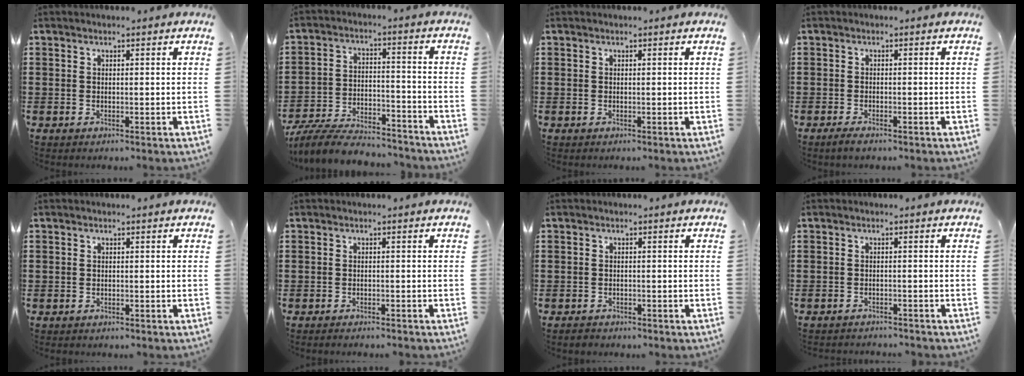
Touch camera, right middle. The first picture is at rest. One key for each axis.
{"total": 8.2, "fx": -7.8, "fy": 1.2, "fz": 2.3, "tx": -0.043, "ty": 0.017, "tz": -0.148}
{"total": 0.0}
{"total": 1.1, "fx": -0.8, "fy": 0.2, "fz": 0.7, "tx": -0.015, "ty": -0.003, "tz": -0.015}
{"total": 0.6, "fx": -0.4, "fy": 0.5, "fz": -0.1, "tx": 0.001, "ty": 0.003, "tz": -0.010}
{"total": 0.9, "fx": -0.9, "fy": -0.1, "fz": 0.0, "tx": -0.004, "ty": -0.001, "tz": -0.018}
{"total": 1.1, "fx": -0.9, "fy": 0.6, "fz": -0.1, "tx": -0.001, "ty": 0.003, "tz": -0.022}
{"total": 1.4, "fx": -1.4, "fy": 0.0, "fz": -0.1, "tx": -0.005, "ty": 0.002, "tz": -0.030}